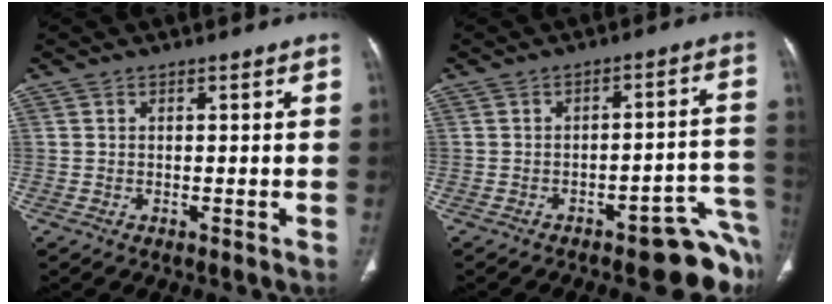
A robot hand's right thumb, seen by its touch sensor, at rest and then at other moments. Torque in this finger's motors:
{"motor_torque": [1.43, 1.46, 0.23, -0.60, 0.21]}